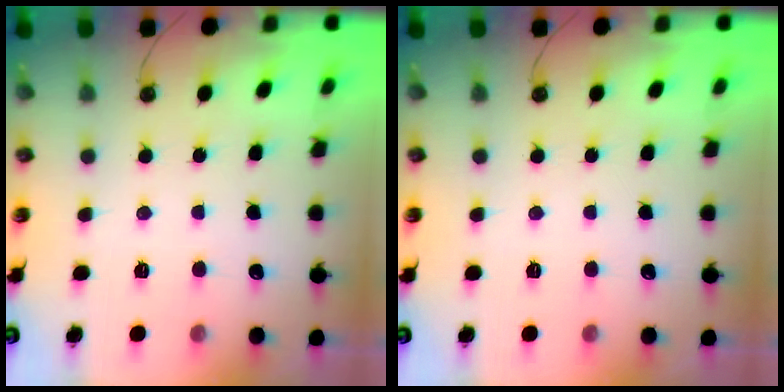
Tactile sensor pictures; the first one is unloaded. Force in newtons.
{"total": 0.0}